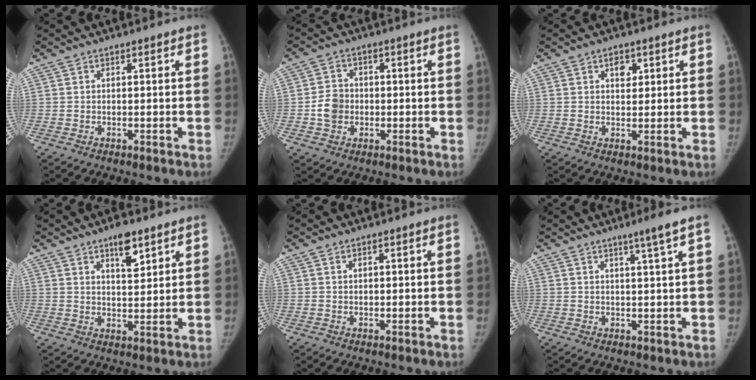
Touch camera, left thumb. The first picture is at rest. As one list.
[{"total": 5.4, "force": [-0.8, 4.6, 2.6], "torque": [-0.031, 0.008, -0.017]}, {"total": 3.1, "force": [1.5, 2.0, 1.8], "torque": [-0.009, -0.006, 0.023]}, {"total": 6.3, "force": [4.1, 2.4, 4.2], "torque": [-0.048, -0.027, 0.063]}, {"total": 0.8, "force": [0.5, 0.4, 0.4], "torque": [0.000, -0.003, 0.008]}, {"total": 3.9, "force": [2.3, -0.8, 3.0], "torque": [-0.051, -0.014, 0.039]}]